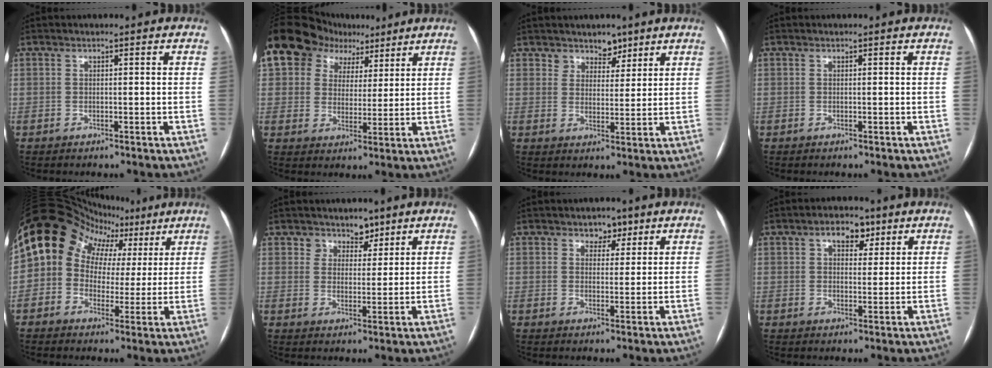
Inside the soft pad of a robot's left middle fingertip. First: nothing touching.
{"total": 14.9, "force": [9.0, 10.6, 5.3], "torque": [-0.119, 0.063, 0.158]}
{"total": 3.8, "force": [3.0, 2.2, 0.5], "torque": [0.006, -0.004, 0.045]}
{"total": 0.0}
{"total": 13.6, "force": [5.1, 11.5, 5.1], "torque": [-0.069, 0.068, 0.073]}
{"total": 3.7, "force": [2.8, 2.4, 0.1], "torque": [0.013, -0.005, 0.040]}
{"total": 3.0, "force": [2.0, 1.9, 1.2], "torque": [-0.011, 0.001, 0.028]}
{"total": 4.6, "force": [2.6, 2.6, 2.9], "torque": [-0.041, 0.012, 0.038]}